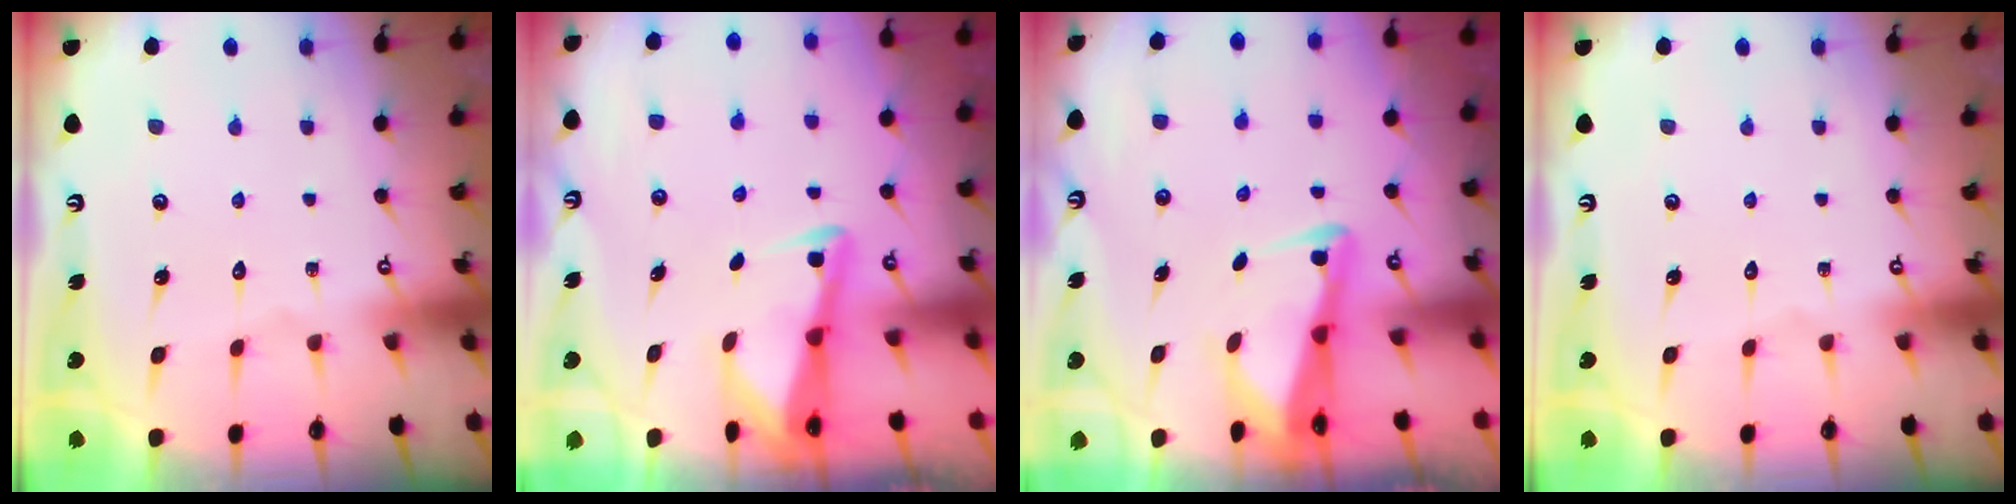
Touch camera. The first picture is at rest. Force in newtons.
{"total": 3.0, "press": 3.0, "slide": 0.4}
{"total": 3.8, "press": 3.7, "slide": 0.6}
{"total": 0.0}